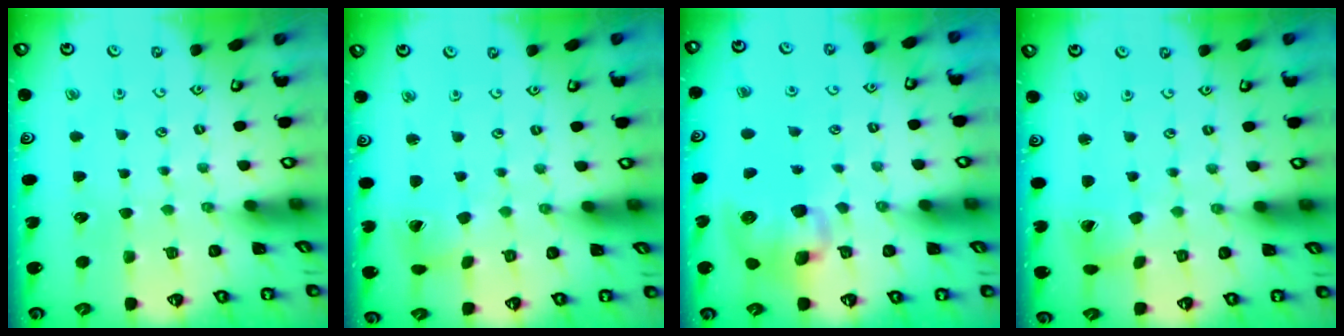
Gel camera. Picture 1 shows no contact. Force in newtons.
{"total": 3.5, "press": 3.5, "slide": 0.5}
{"total": 10.6, "press": 10.5, "slide": 1.5}
{"total": 3.5, "press": 3.5, "slide": 0.5}